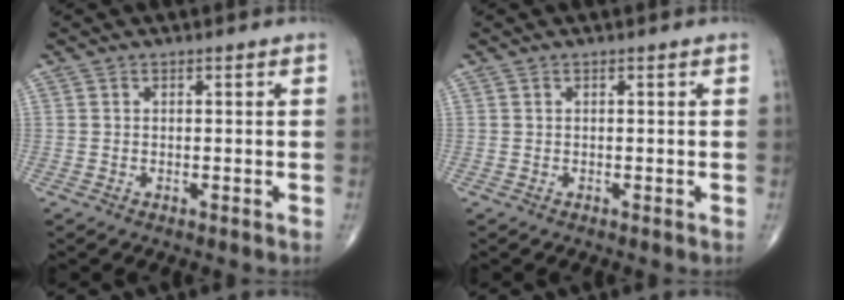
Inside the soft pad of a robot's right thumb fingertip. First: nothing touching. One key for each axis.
{"total": 0.0}